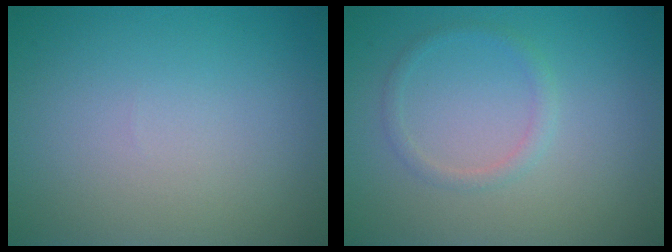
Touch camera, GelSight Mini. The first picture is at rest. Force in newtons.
{"total": 1.2, "press": 1.2, "slide": 0.0}